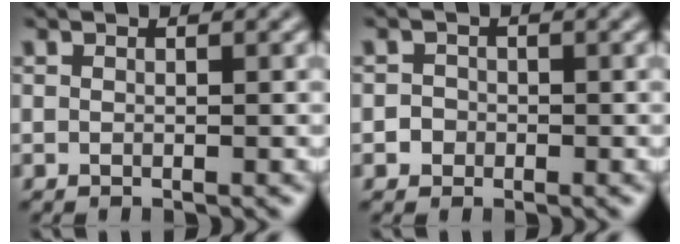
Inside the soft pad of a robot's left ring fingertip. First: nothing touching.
{"total": 1.3, "force": [-0.3, 1.3, 0.2], "torque": [0.014, 0.002, -0.010]}